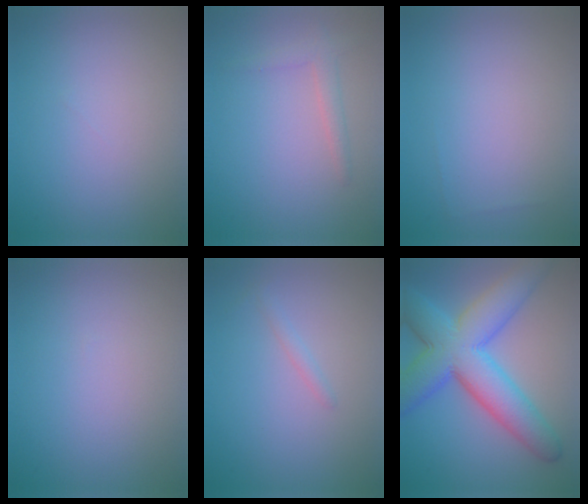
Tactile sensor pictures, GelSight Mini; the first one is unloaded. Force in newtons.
{"total": 1.6, "press": 1.6, "slide": 0.0}
{"total": 0.0}
{"total": 0.0}
{"total": 0.8, "press": 0.8, "slide": 0.1}
{"total": 10.8, "press": 10.8, "slide": 0.1}